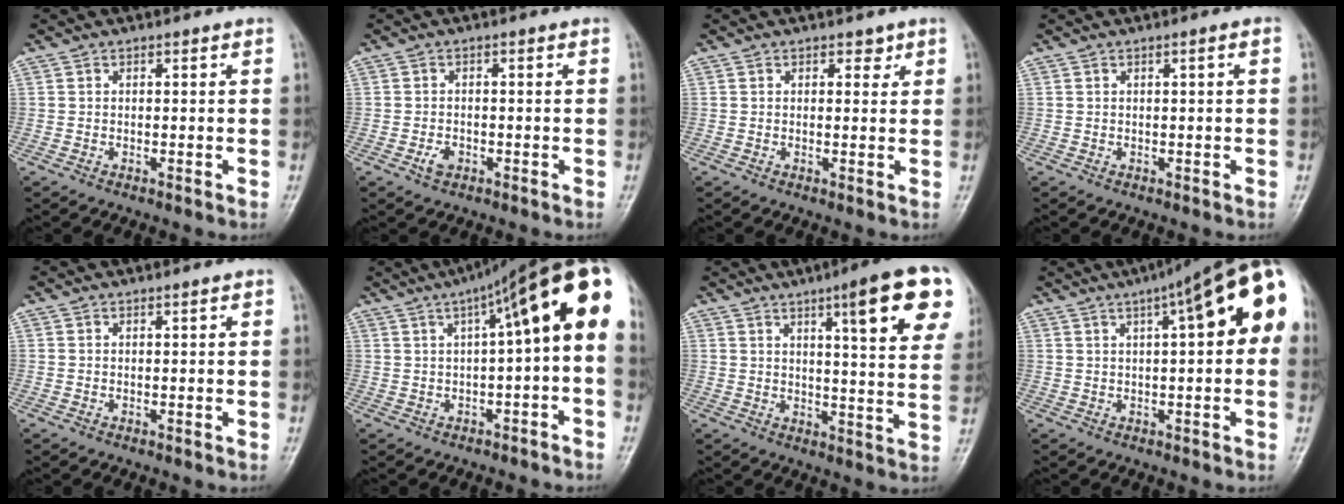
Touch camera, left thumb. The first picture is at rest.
{"total": 2.4, "force": [-1.1, 1.6, 1.4], "torque": [-0.021, 0.006, -0.019]}
{"total": 2.0, "force": [1.1, 1.2, 1.0], "torque": [0.002, -0.004, 0.014]}
{"total": 1.5, "force": [0.2, 0.2, 1.5], "torque": [-0.026, 0.004, 0.003]}
{"total": 0.7, "force": [0.1, 0.2, 0.6], "torque": [-0.008, 0.001, 0.002]}
{"total": 16.7, "force": [2.9, 4.6, 15.8], "torque": [-0.211, 0.051, 0.033]}
{"total": 16.8, "force": [7.6, 3.1, 14.6], "torque": [-0.162, -0.024, 0.096]}
{"total": 18.4, "force": [5.5, 5.6, 16.7], "torque": [-0.220, 0.035, 0.066]}